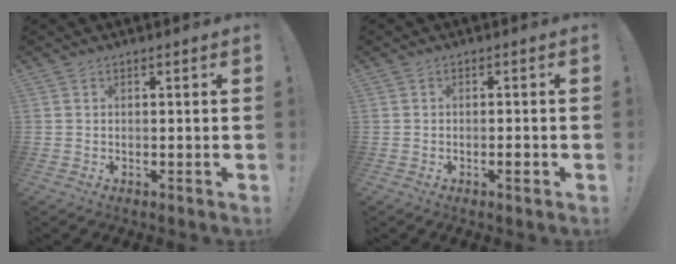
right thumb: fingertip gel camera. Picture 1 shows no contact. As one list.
[{"total": 2.2, "force": [-0.9, 0.4, 2.0], "torque": [-0.019, -0.001, -0.017]}]